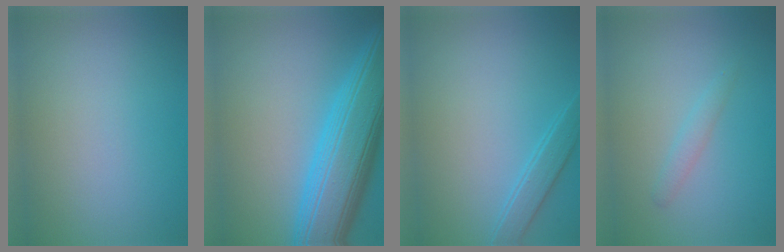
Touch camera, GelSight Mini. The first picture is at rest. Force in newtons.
{"total": 10.6, "press": 10.6, "slide": 0.2}
{"total": 1.9, "press": 1.9, "slide": 0.1}
{"total": 1.2, "press": 1.2, "slide": 0.0}